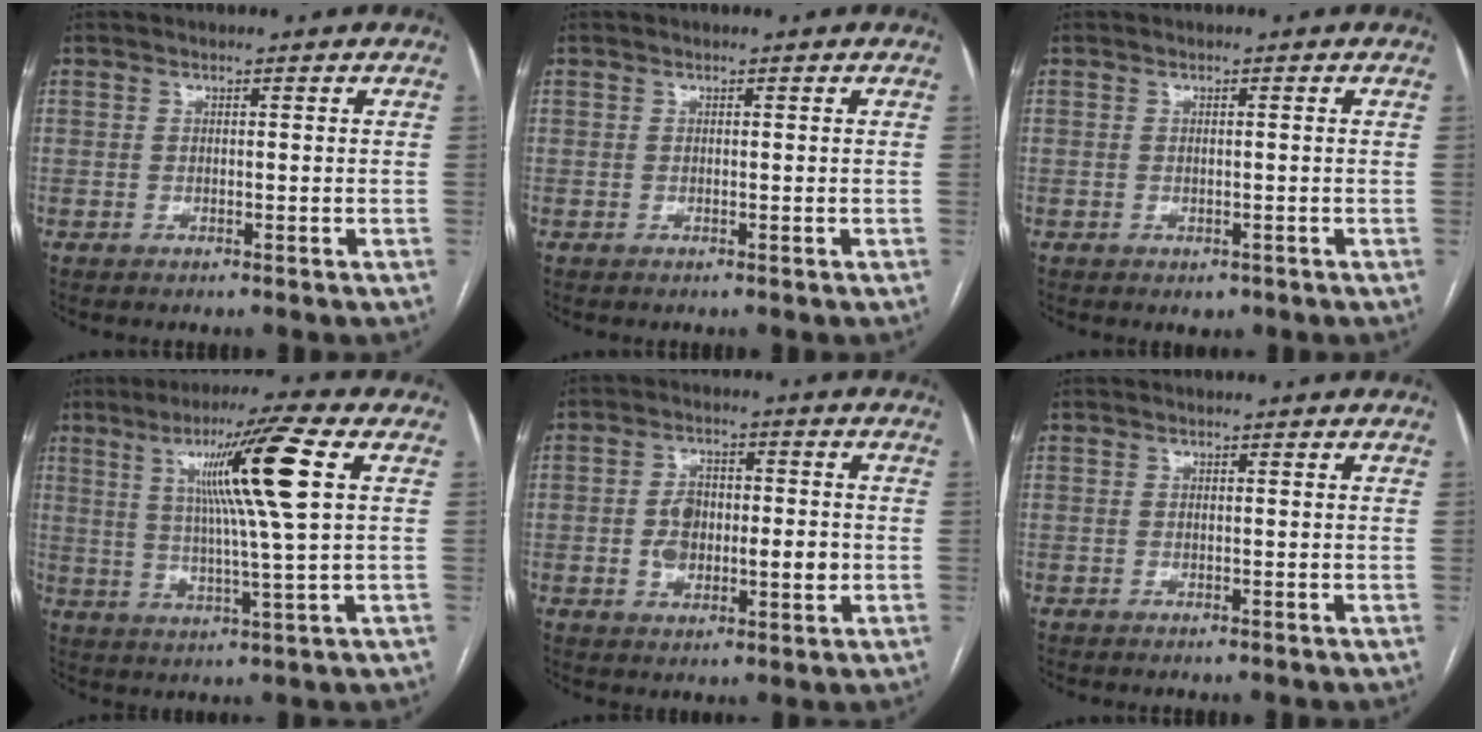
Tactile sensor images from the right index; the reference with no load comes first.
{"total": 0.0}
{"total": 1.5, "force": [-0.7, 0.9, 1.0], "torque": [-0.010, -0.001, -0.001]}
{"total": 13.2, "force": [4.0, -1.4, 12.5], "torque": [-0.214, 0.007, 0.070]}
{"total": 8.0, "force": [-0.7, 4.4, 6.6], "torque": [-0.116, 0.012, -0.006]}
{"total": 0.0}